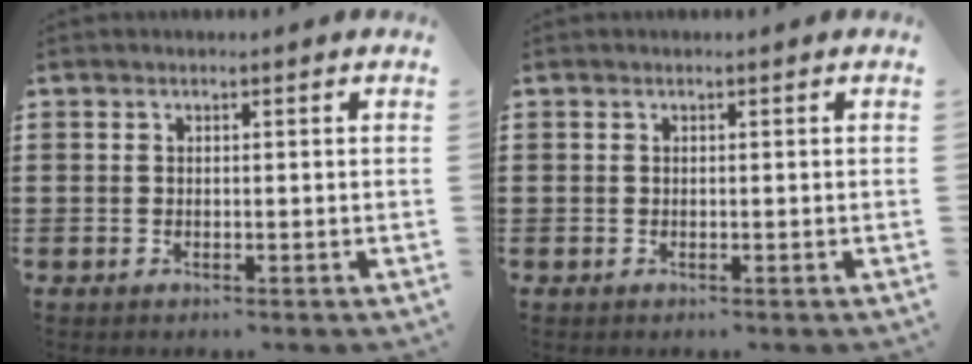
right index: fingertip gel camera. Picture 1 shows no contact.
{"total": 0.0}